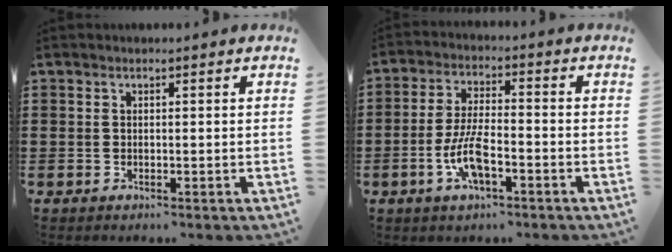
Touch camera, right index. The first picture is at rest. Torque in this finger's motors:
{"motor_torque": [2.14, 0.00, 0.33, 0.09]}